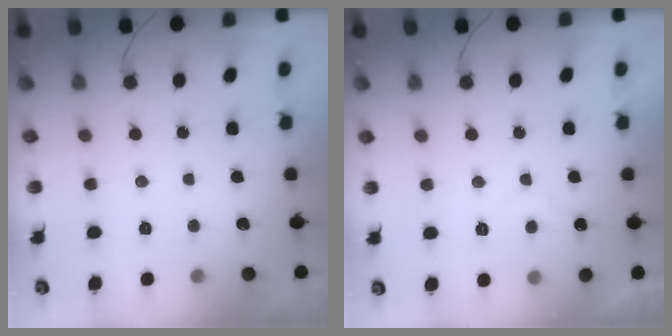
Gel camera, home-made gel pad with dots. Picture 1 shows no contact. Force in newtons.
{"total": 1.7, "press": 1.5, "slide": 0.7}